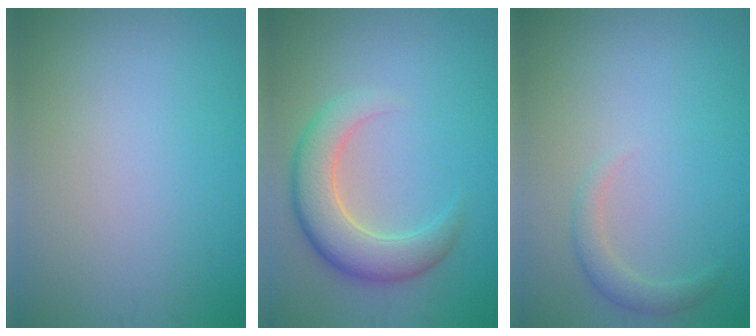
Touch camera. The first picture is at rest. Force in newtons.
{"total": 5.4, "press": 5.4, "slide": 0.4}
{"total": 1.5, "press": 1.5, "slide": 0.1}